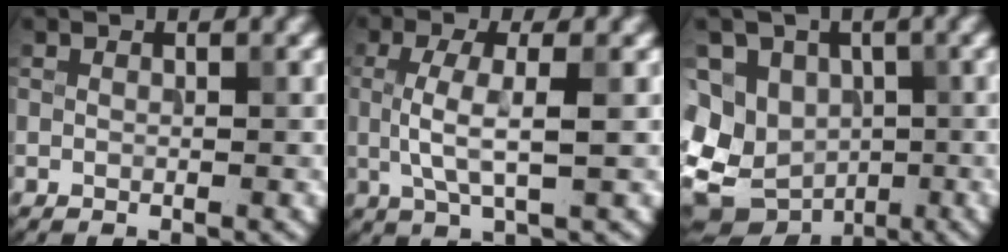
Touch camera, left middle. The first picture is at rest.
{"total": 4.0, "force": [0.1, 1.0, 3.9], "torque": [-0.083, -0.002, 0.002]}
{"total": 12.2, "force": [-3.1, 10.4, 5.7], "torque": [-0.119, -0.010, -0.062]}